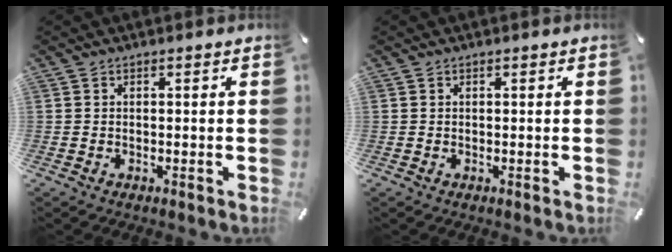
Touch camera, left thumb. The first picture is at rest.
{"total": 0.0}